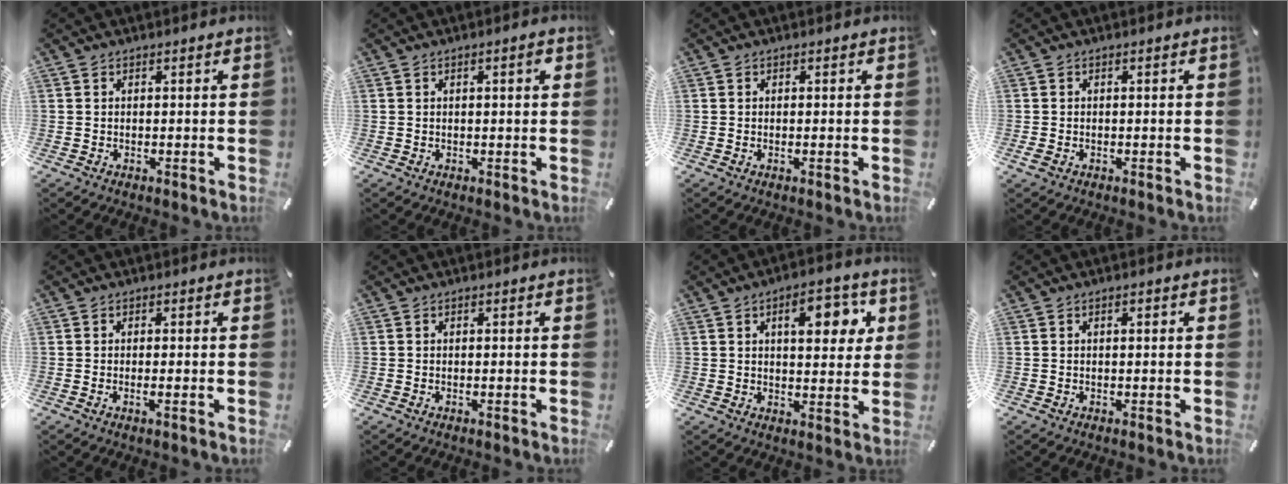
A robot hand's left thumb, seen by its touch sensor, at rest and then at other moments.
{"total": 1.6, "force": [0.4, 0.3, 1.5], "torque": [-0.029, 0.005, 0.005]}
{"total": 0.5, "force": [0.0, 0.0, 0.5], "torque": [-0.010, -0.001, -0.001]}
{"total": 1.0, "force": [-0.5, 0.7, 0.6], "torque": [-0.016, -0.001, -0.011]}
{"total": 1.6, "force": [-0.3, 0.1, 1.5], "torque": [-0.026, -0.003, -0.005]}
{"total": 0.0}
{"total": 10.0, "force": [3.9, 5.1, 7.6], "torque": [-0.093, -0.008, 0.057]}
{"total": 0.9, "force": [0.2, 0.4, 0.7], "torque": [-0.015, 0.005, 0.002]}